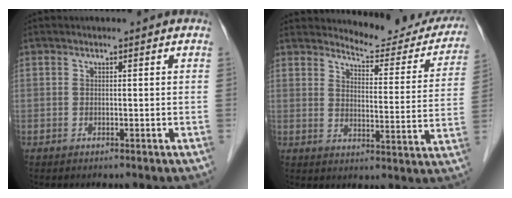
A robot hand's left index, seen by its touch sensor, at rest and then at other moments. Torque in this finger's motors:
{"motor_torque": [1.01, -1.13, 0.09, 0.01]}